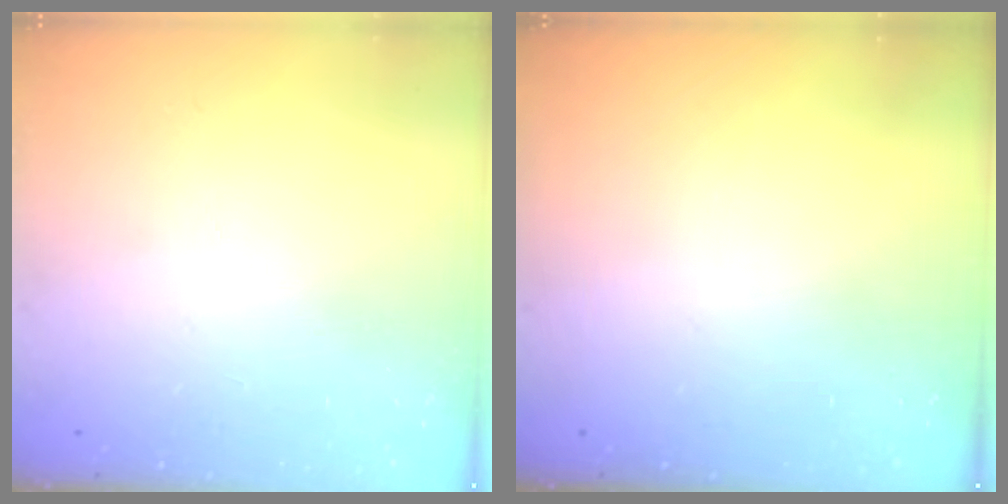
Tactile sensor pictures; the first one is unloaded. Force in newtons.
{"total": 0.0}